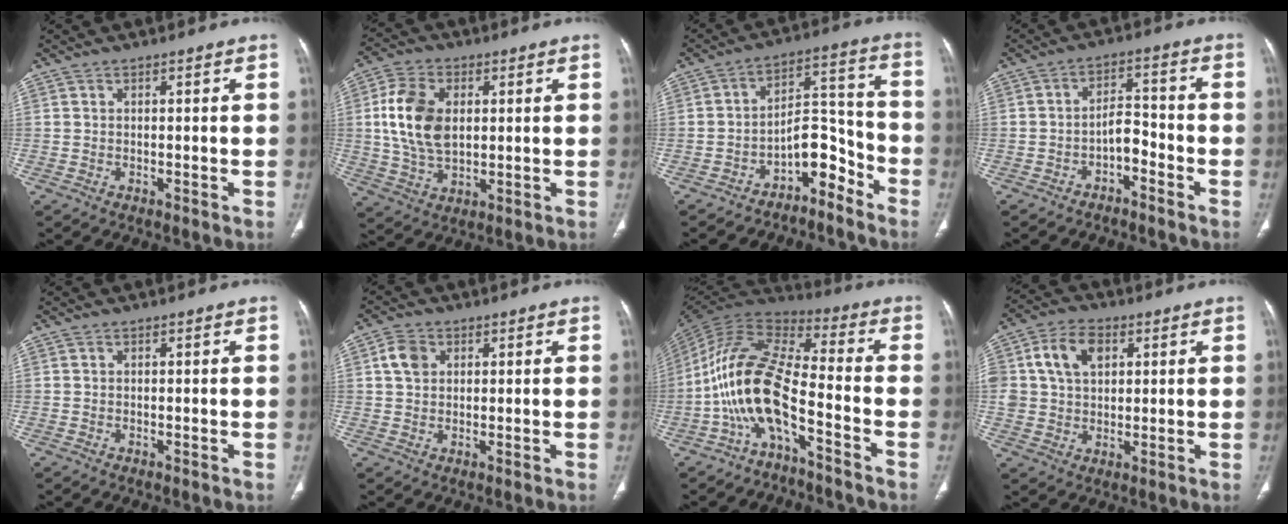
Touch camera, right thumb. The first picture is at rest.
{"total": 12.3, "force": [1.9, 7.9, 9.2], "torque": [-0.172, -0.002, 0.037]}
{"total": 8.9, "force": [-6.4, 4.3, 4.4], "torque": [-0.037, 0.101, -0.107]}
{"total": 5.0, "force": [-3.1, 2.7, 2.9], "torque": [-0.036, 0.042, -0.055]}
{"total": 0.0}
{"total": 4.4, "force": [1.4, 3.5, 2.3], "torque": [-0.034, 0.002, 0.024]}
{"total": 14.4, "force": [-6.1, 4.8, 12.1], "torque": [-0.247, 0.081, -0.125]}
{"total": 10.7, "force": [3.2, 7.8, 6.7], "torque": [-0.109, 0.003, 0.058]}